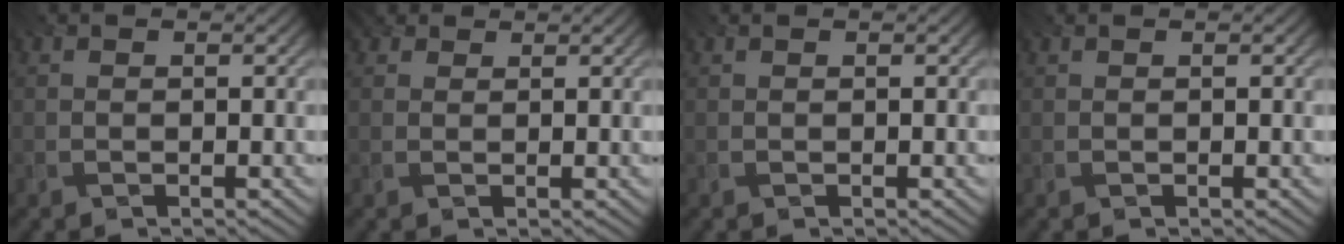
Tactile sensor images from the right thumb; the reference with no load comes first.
{"total": 2.2, "force": [1.6, 1.2, 0.8], "torque": [-0.019, 0.003, 0.028]}
{"total": 0.0}
{"total": 0.0}